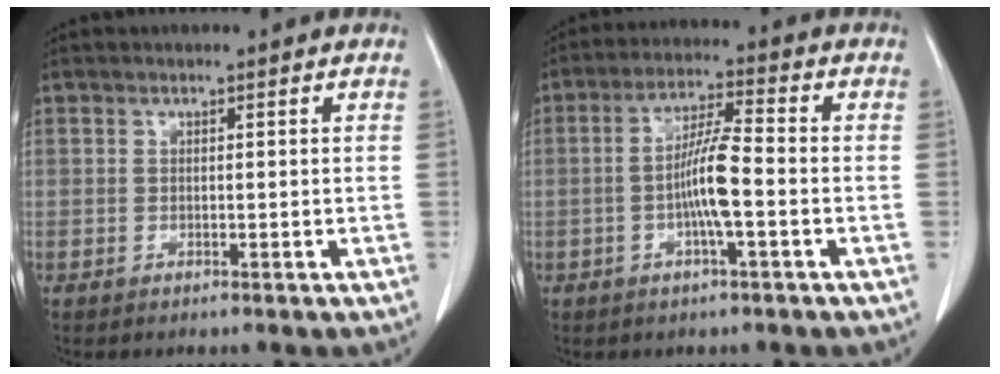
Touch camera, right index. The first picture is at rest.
{"total": 7.2, "force": [-1.5, 0.5, 7.0], "torque": [-0.137, 0.009, -0.029]}